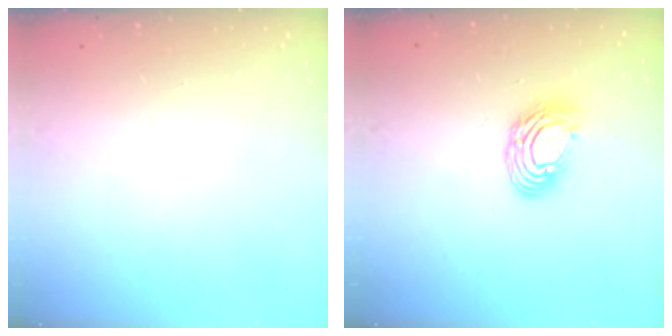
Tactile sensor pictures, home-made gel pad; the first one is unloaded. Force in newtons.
{"total": 9.5, "press": 9.5, "slide": 0.7}